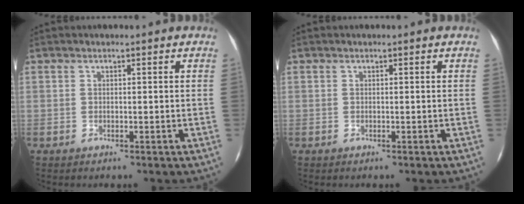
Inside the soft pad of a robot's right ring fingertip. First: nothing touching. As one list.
[{"total": 0.0}]